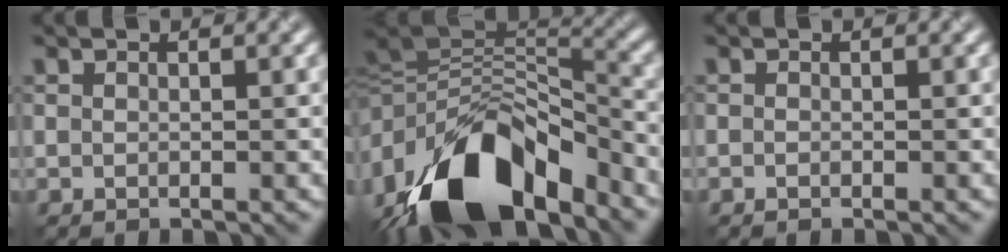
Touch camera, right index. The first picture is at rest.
{"total": 14.5, "force": [-7.7, 7.4, 9.8], "torque": [-0.194, 0.006, -0.134]}
{"total": 0.0}